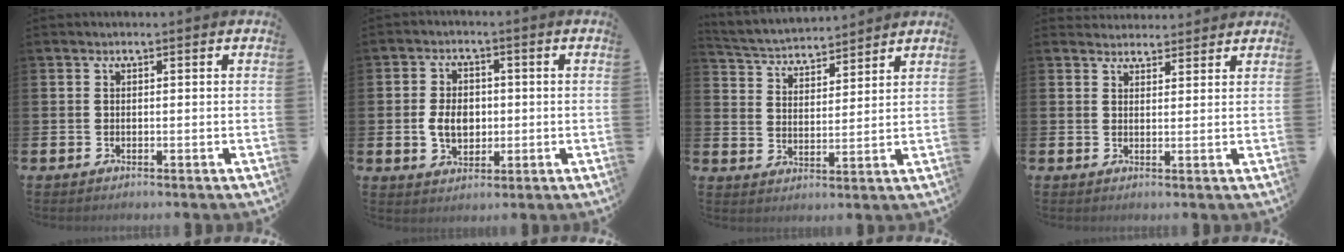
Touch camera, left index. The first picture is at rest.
{"total": 5.0, "force": [-0.2, 3.7, 3.4], "torque": [-0.048, 0.004, -0.012]}
{"total": 4.0, "force": [3.9, 0.9, 0.0], "torque": [-0.022, -0.032, 0.065]}
{"total": 2.8, "force": [2.7, 0.8, -0.3], "torque": [0.011, -0.015, 0.047]}